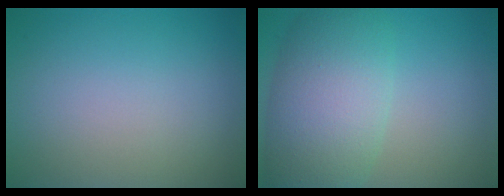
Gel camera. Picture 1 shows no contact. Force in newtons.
{"total": 8.5, "press": 8.5, "slide": 0.2}